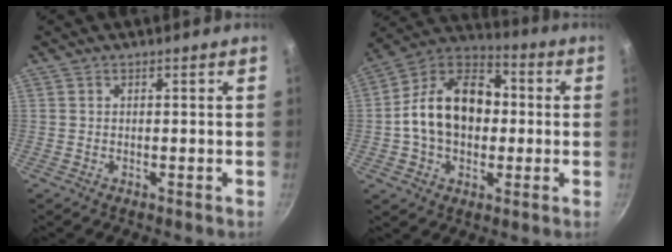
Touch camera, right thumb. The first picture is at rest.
{"total": 18.0, "force": [0.0, 12.8, 12.6], "torque": [-0.182, 0.038, -0.018]}